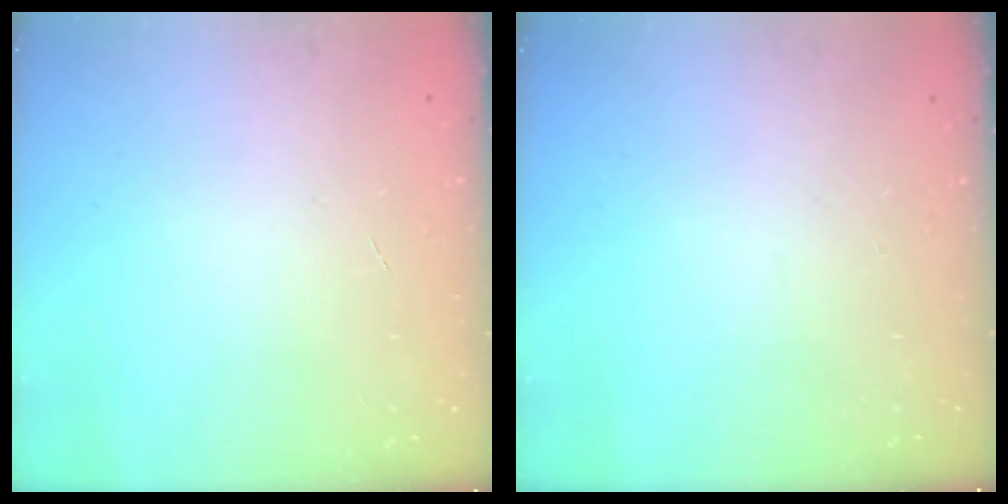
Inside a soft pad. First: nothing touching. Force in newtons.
{"total": 0.0}